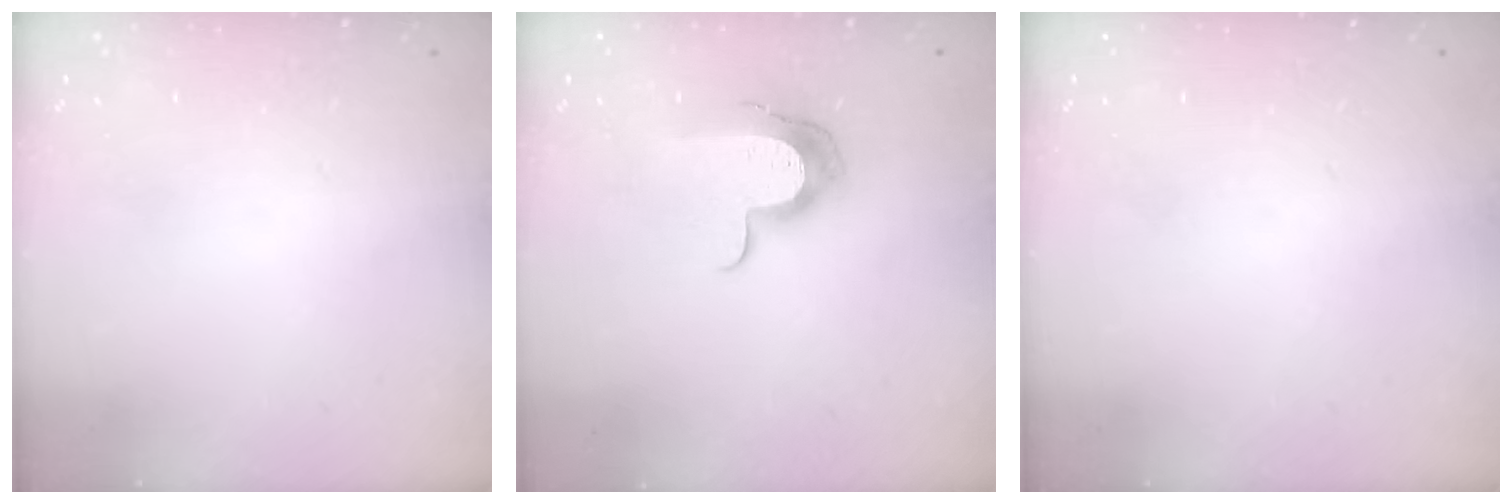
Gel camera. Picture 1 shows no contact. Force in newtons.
{"total": 11.3, "press": 11.2, "slide": 0.7}
{"total": 0.0}